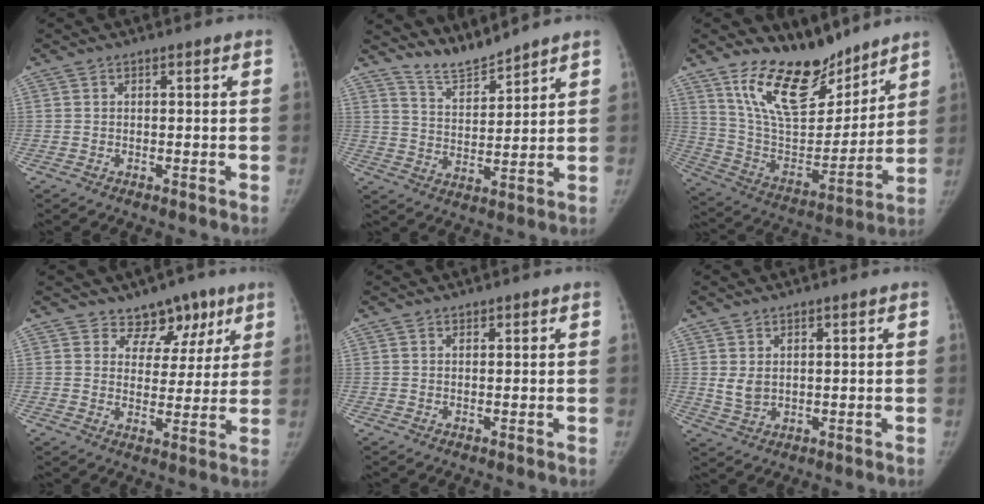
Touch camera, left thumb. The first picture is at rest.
{"total": 6.1, "force": [6.1, 0.0, 0.6], "torque": [-0.008, -0.047, 0.127]}
{"total": 19.7, "force": [14.8, 8.6, 9.8], "torque": [-0.119, -0.096, 0.268]}
{"total": 7.9, "force": [5.4, 5.4, 2.0], "torque": [0.022, -0.027, 0.080]}
{"total": 0.6, "force": [0.5, 0.3, 0.1], "torque": [0.000, -0.003, 0.006]}
{"total": 3.3, "force": [1.1, 2.2, 2.2], "torque": [-0.037, -0.011, 0.031]}